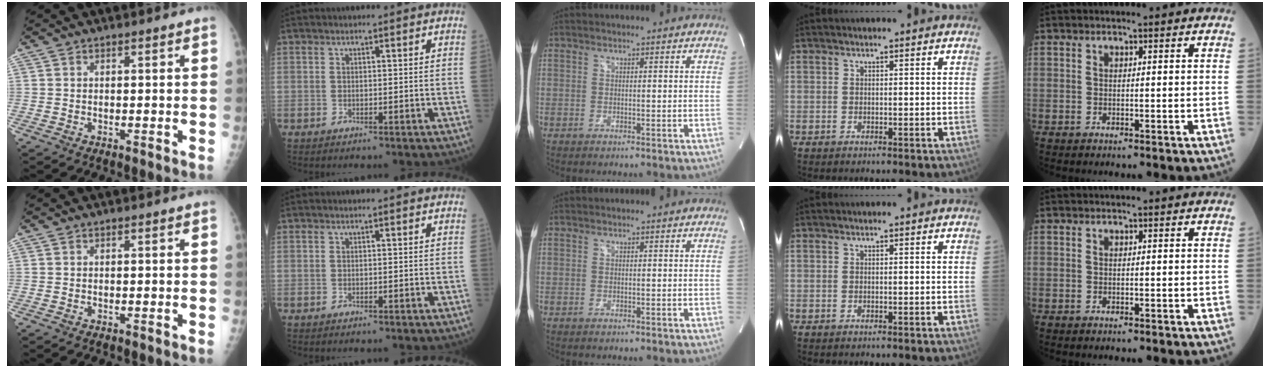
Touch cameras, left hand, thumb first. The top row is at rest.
{}